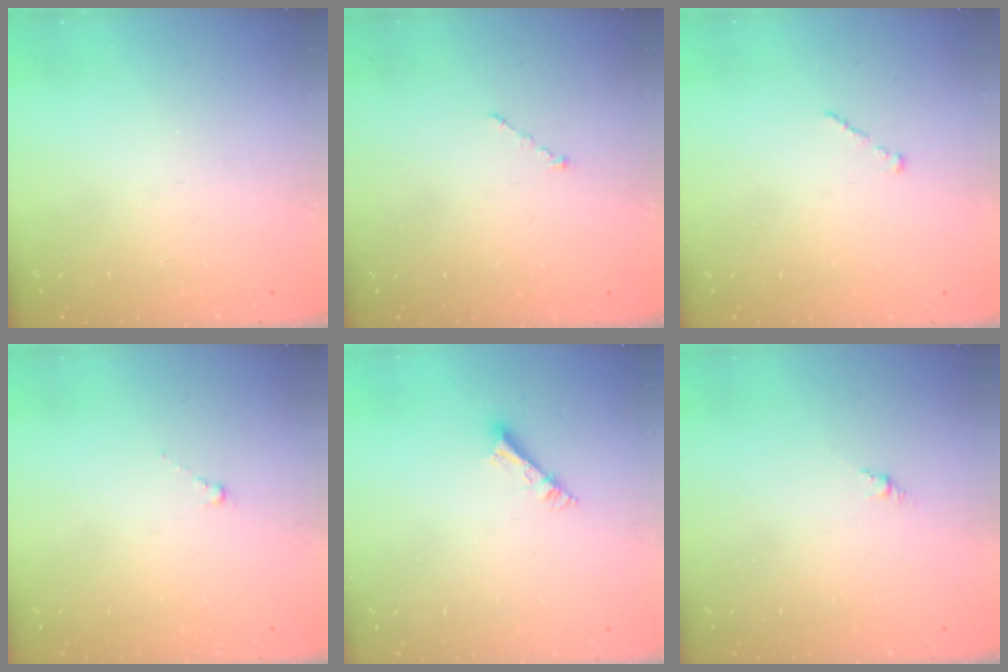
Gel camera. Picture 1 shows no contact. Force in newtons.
{"total": 1.0, "press": 0.9, "slide": 0.3}
{"total": 0.0}
{"total": 0.8, "press": 0.7, "slide": 0.5}
{"total": 3.6, "press": 3.5, "slide": 0.3}
{"total": 1.5, "press": 1.4, "slide": 0.6}